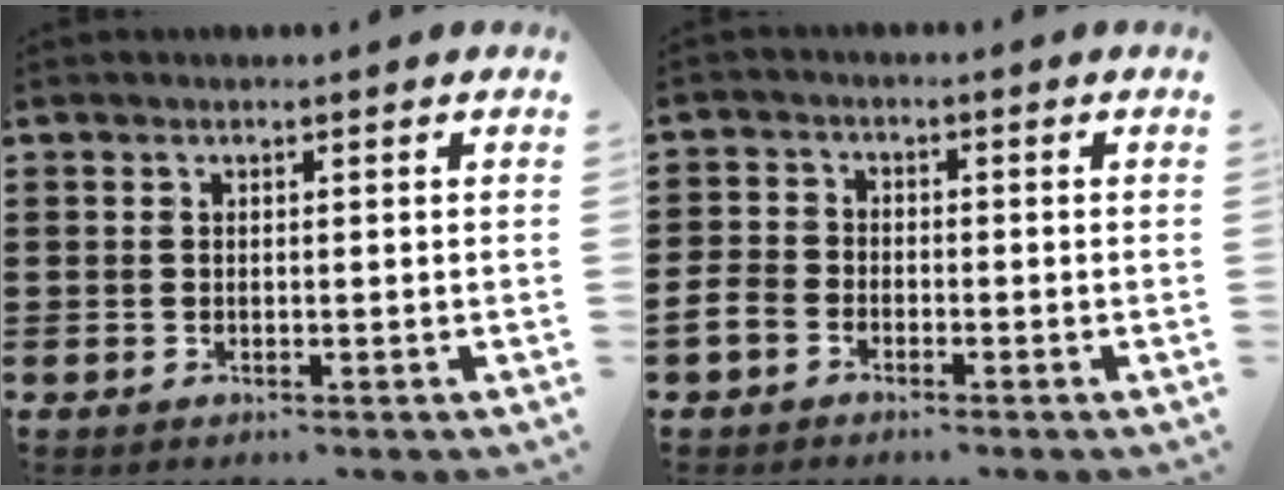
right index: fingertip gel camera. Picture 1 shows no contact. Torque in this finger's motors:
{"motor_torque": [1.09, 1.04, 0.35, 0.07]}